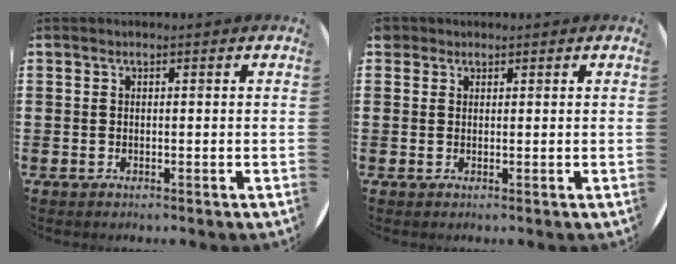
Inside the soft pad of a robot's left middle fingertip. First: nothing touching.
{"total": 1.1, "force": [0.9, 0.6, 0.0], "torque": [-0.002, 0.004, 0.018]}